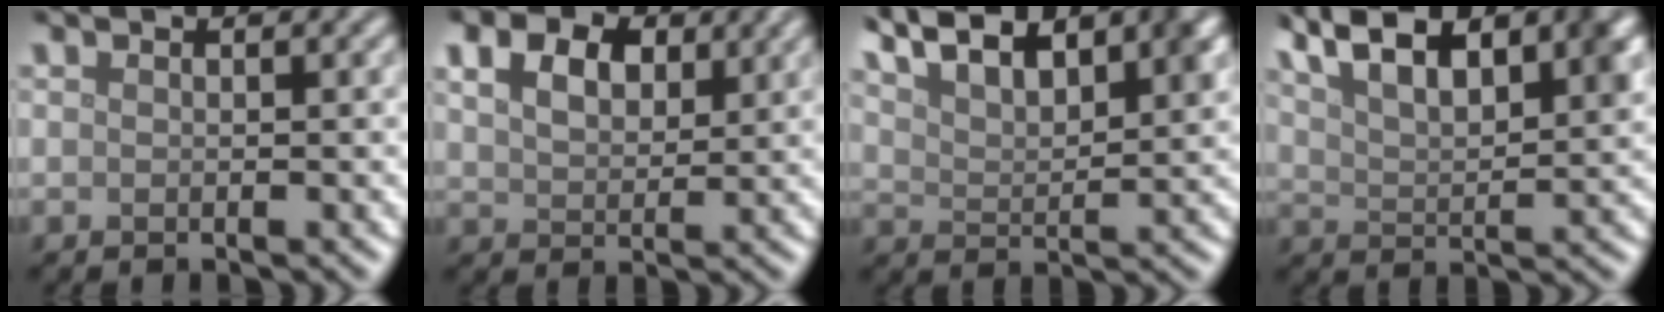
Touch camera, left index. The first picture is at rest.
{"total": 5.3, "force": [2.8, 3.1, 3.2], "torque": [-0.060, 0.010, 0.041]}
{"total": 7.8, "force": [5.4, 2.8, 4.9], "torque": [-0.080, 0.026, 0.074]}
{"total": 8.3, "force": [4.9, 3.1, 5.9], "torque": [-0.104, 0.019, 0.082]}